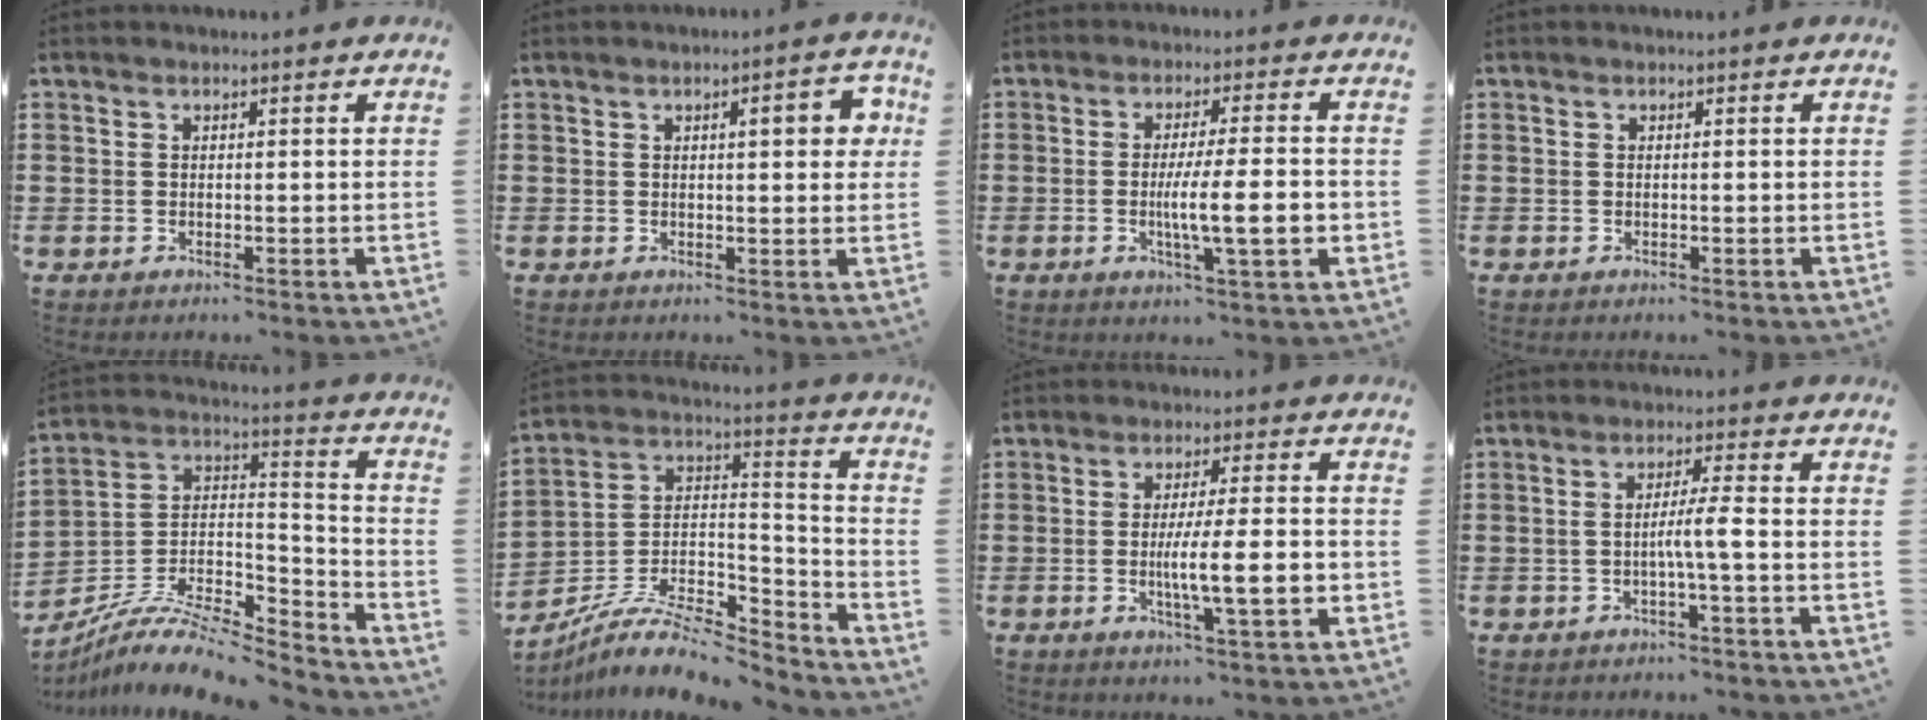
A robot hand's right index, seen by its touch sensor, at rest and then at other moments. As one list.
[{"total": 4.9, "force": [1.3, 1.4, 4.5], "torque": [-0.063, 0.000, 0.013]}, {"total": 9.8, "force": [-1.7, 1.5, 9.5], "torque": [-0.156, -0.009, -0.030]}, {"total": 0.0}, {"total": 9.8, "force": [-7.9, 3.2, 4.7], "torque": [-0.098, 0.011, -0.159]}, {"total": 10.0, "force": [-8.0, 3.6, 4.8], "torque": [-0.096, 0.015, -0.158]}, {"total": 9.3, "force": [-1.7, 1.4, 9.1], "torque": [-0.149, -0.010, -0.030]}, {"total": 3.7, "force": [-0.9, -0.3, 3.6], "torque": [-0.066, -0.005, -0.021]}]